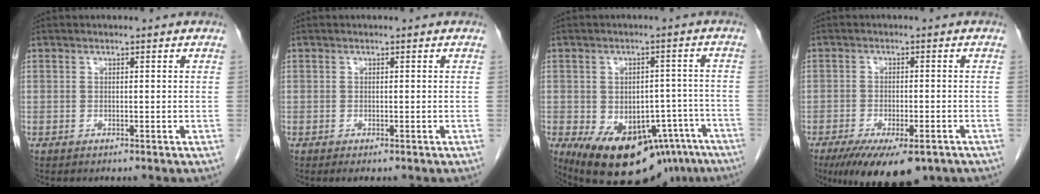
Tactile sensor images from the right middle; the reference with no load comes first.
{"total": 0.8, "force": [-0.5, 0.2, 0.5], "torque": [-0.008, -0.003, -0.004]}
{"total": 18.0, "force": [-11.4, 9.7, 10.0], "torque": [-0.127, 0.014, -0.145]}
{"total": 11.1, "force": [-7.5, 3.9, 7.2], "torque": [-0.115, -0.014, -0.113]}